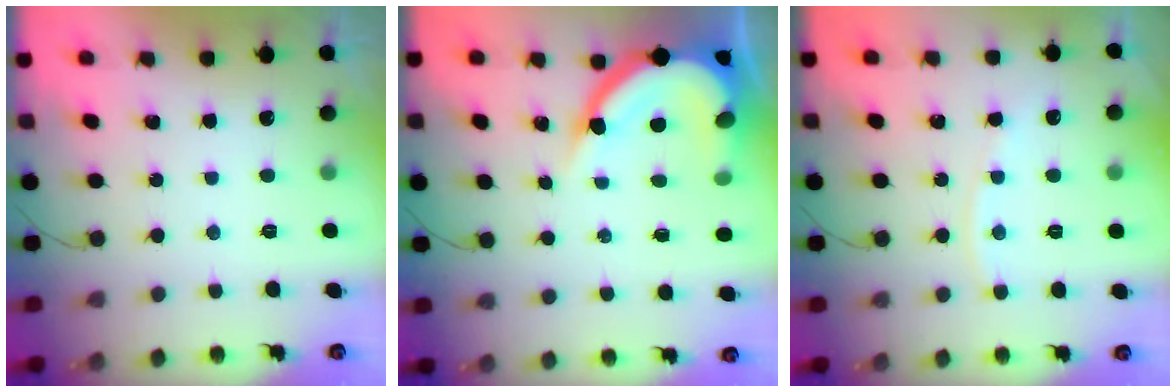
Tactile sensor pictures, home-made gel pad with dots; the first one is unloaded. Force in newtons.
{"total": 14.3, "press": 14.3, "slide": 1.3}
{"total": 3.3, "press": 3.2, "slide": 0.4}